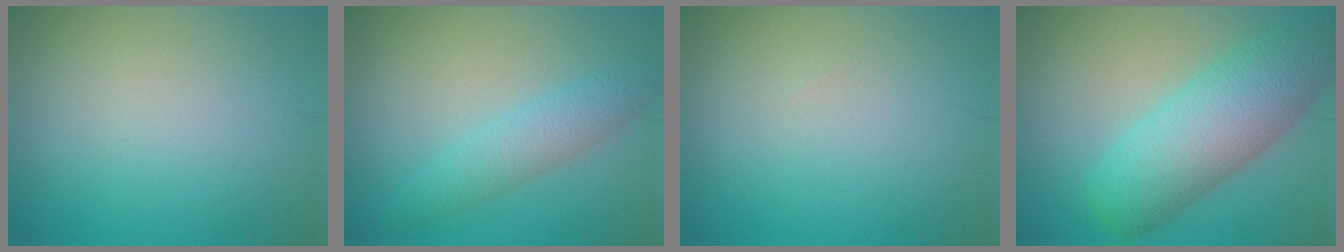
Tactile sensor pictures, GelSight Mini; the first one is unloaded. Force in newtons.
{"total": 2.9, "press": 2.9, "slide": 0.1}
{"total": 0.0}
{"total": 7.7, "press": 7.7, "slide": 0.3}